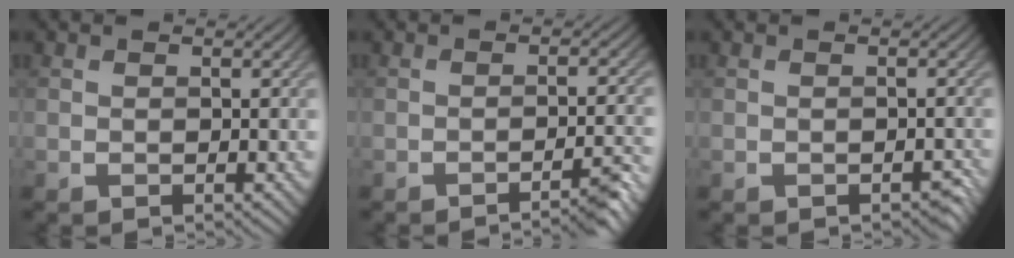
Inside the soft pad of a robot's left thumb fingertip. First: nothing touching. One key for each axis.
{"total": 4.3, "fx": -2.9, "fy": 0.5, "fz": 3.2, "tx": -0.036, "ty": 0.013, "tz": -0.051}
{"total": 0.9, "fx": -0.6, "fy": 0.4, "fz": 0.5, "tx": -0.008, "ty": -0.004, "tz": -0.008}